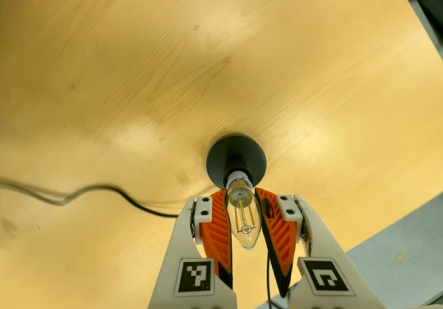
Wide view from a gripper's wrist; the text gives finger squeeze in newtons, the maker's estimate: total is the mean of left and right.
{"total": 20.9, "left": 20.6, "right": 21.3}